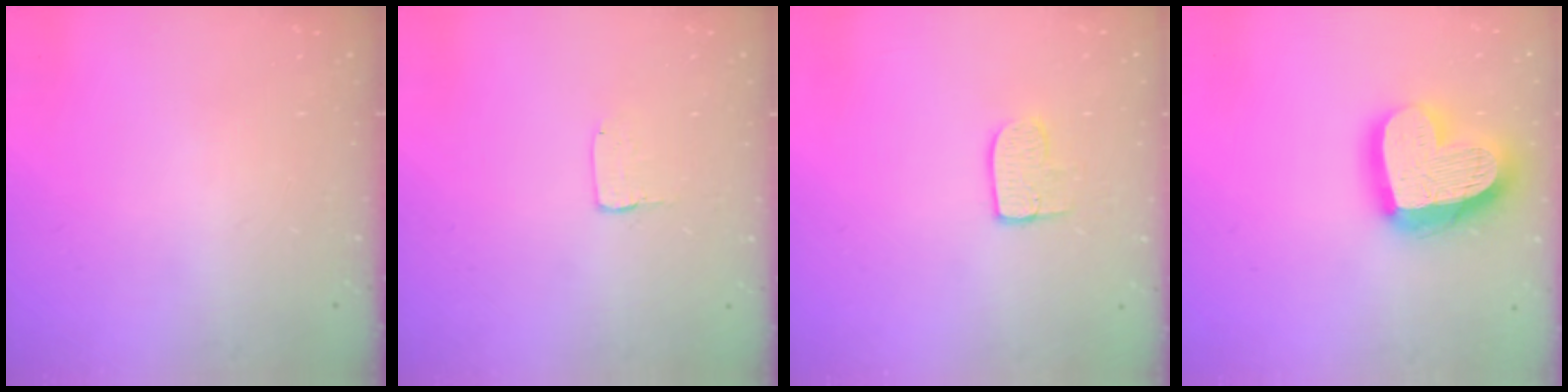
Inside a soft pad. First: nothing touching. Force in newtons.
{"total": 1.7, "press": 1.6, "slide": 0.1}
{"total": 6.9, "press": 6.9, "slide": 0.2}
{"total": 21.6, "press": 21.5, "slide": 1.9}